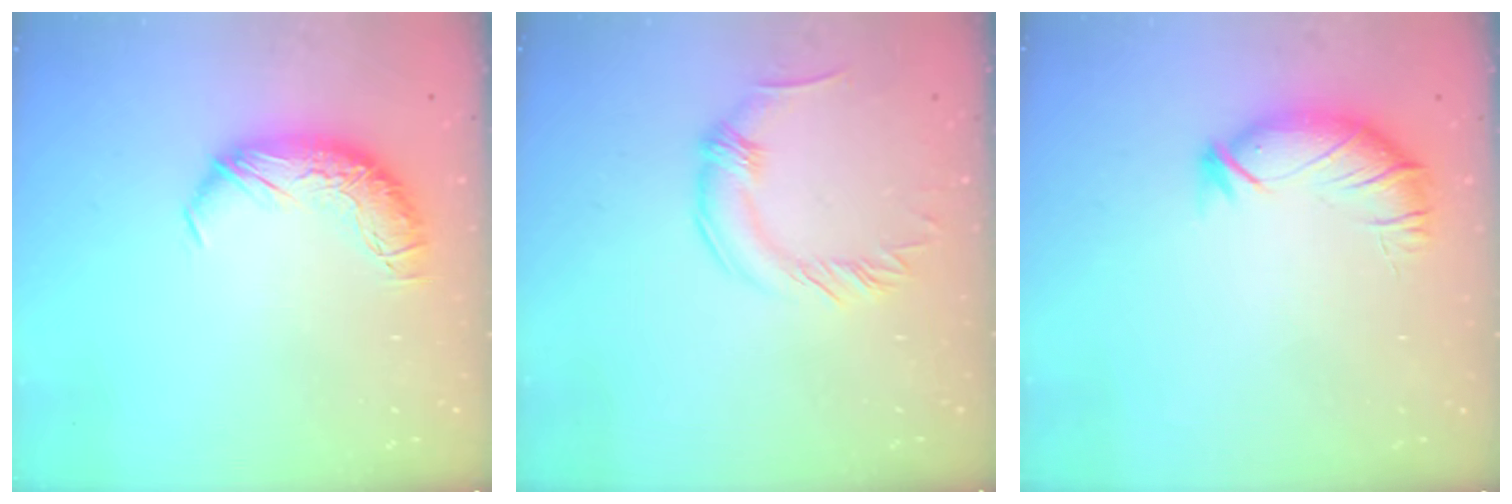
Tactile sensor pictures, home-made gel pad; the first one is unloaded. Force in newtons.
{"total": 0.0}
{"total": 3.2, "press": 2.5, "slide": 1.9}